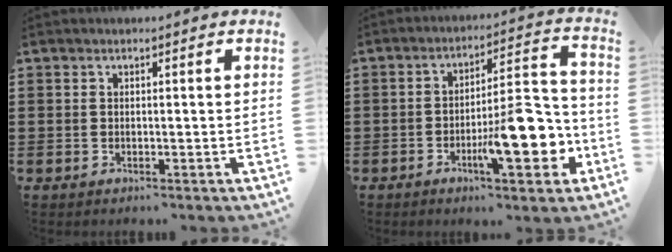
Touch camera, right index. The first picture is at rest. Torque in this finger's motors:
{"motor_torque": [2.14, 0.00, 0.48, 0.21]}